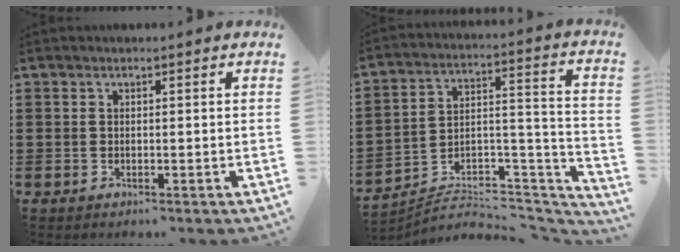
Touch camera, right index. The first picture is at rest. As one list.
[{"total": 3.8, "force": [-3.3, 1.7, 1.0], "torque": [-0.021, -0.012, -0.069]}]